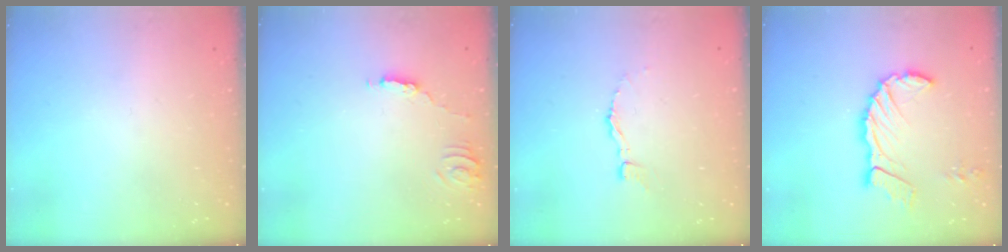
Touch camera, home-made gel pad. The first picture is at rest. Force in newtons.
{"total": 2.5, "press": 2.5, "slide": 0.2}
{"total": 4.0, "press": 4.0, "slide": 0.1}
{"total": 12.3, "press": 12.1, "slide": 1.8}